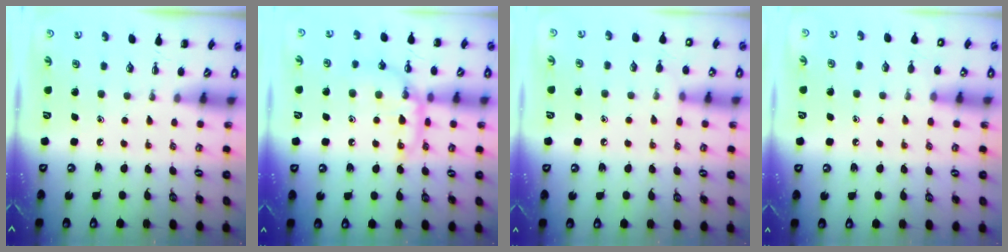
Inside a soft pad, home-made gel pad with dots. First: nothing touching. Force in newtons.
{"total": 12.9, "press": 12.9, "slide": 1.3}
{"total": 7.8, "press": 7.5, "slide": 2.1}
{"total": 8.5, "press": 8.1, "slide": 2.5}